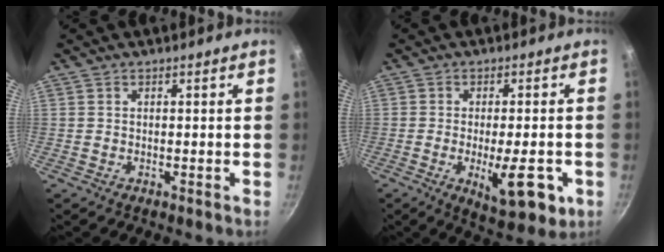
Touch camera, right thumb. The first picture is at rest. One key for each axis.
{"total": 11.5, "fx": -3.4, "fy": 4.2, "fz": 10.1, "tx": -0.121, "ty": 0.001, "tz": -0.039}